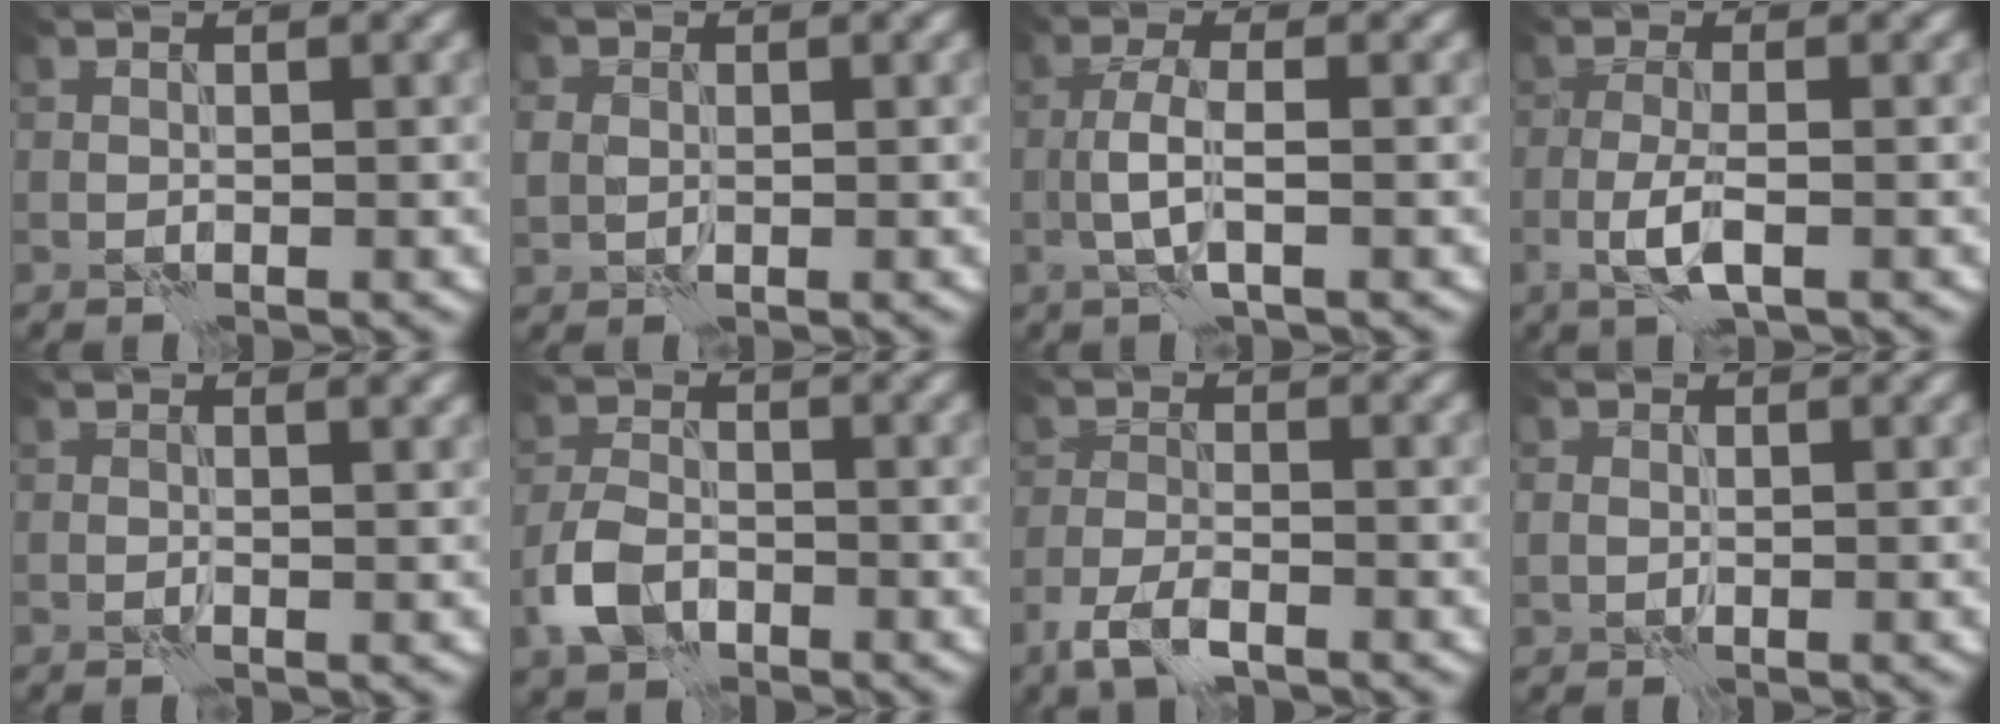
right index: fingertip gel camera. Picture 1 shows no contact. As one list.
[{"total": 2.2, "force": [0.3, 1.8, 1.2], "torque": [-0.028, 0.002, 0.008]}, {"total": 2.9, "force": [-0.6, 0.7, 2.8], "torque": [-0.060, 0.005, -0.015]}, {"total": 3.1, "force": [-1.2, 0.8, 2.8], "torque": [-0.059, 0.002, -0.027]}, {"total": 1.2, "force": [0.4, 0.3, 1.1], "torque": [-0.017, -0.003, 0.004]}, {"total": 4.0, "force": [-2.0, 2.5, 2.4], "torque": [-0.050, 0.002, -0.046]}, {"total": 3.2, "force": [-2.1, 1.1, 2.1], "torque": [-0.047, 0.000, -0.048]}, {"total": 1.3, "force": [0.2, 1.1, 0.6], "torque": [-0.012, 0.001, 0.004]}]